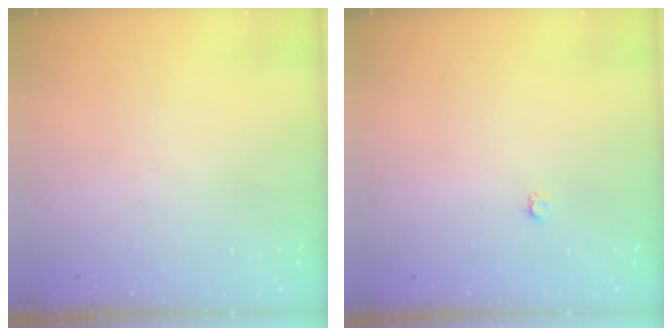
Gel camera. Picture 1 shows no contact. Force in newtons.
{"total": 2.2, "press": 2.2, "slide": 0.3}